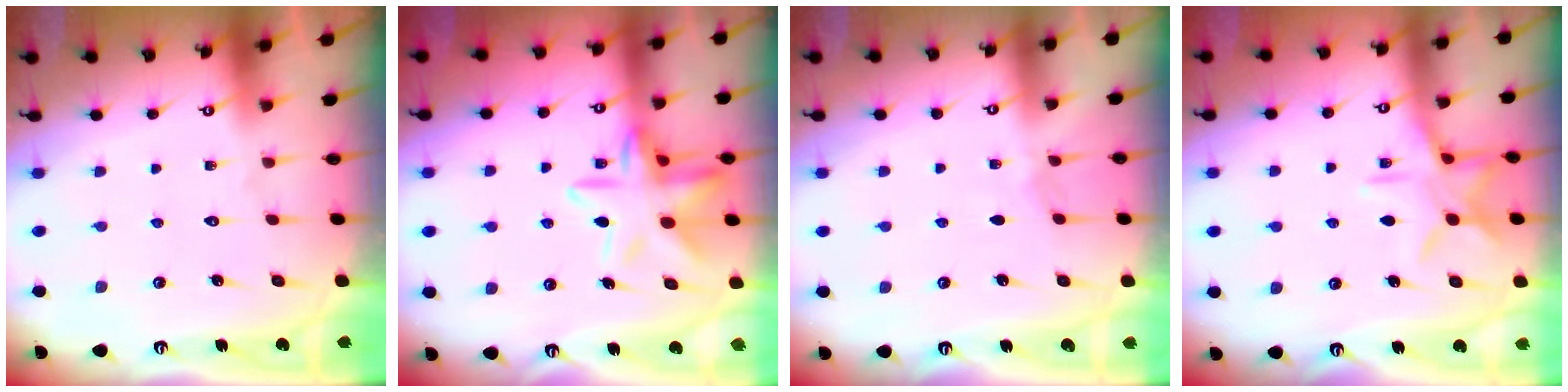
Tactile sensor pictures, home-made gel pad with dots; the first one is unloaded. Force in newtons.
{"total": 13.4, "press": 13.3, "slide": 1.4}
{"total": 2.3, "press": 2.2, "slide": 0.5}
{"total": 9.7, "press": 9.6, "slide": 0.6}